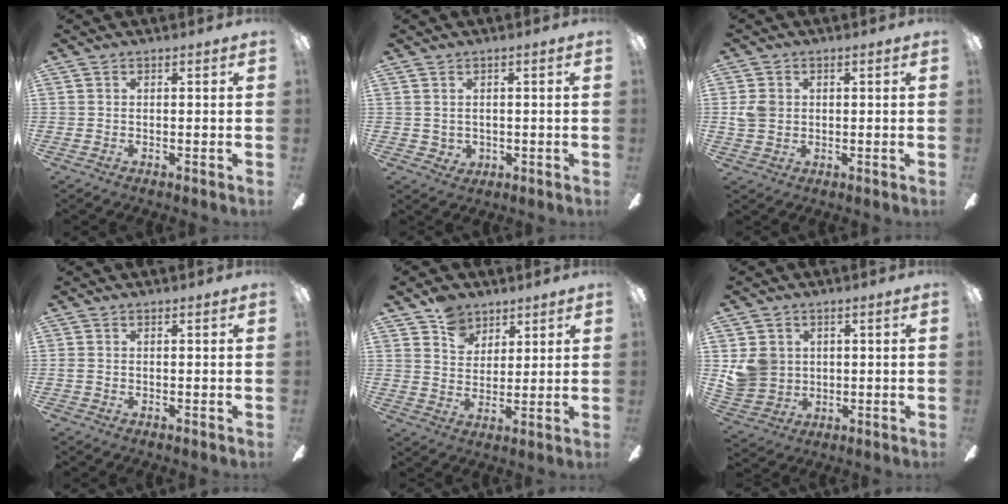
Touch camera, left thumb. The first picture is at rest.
{"total": 2.1, "force": [0.8, 1.9, 0.5], "torque": [-0.012, -0.001, 0.014]}
{"total": 3.7, "force": [0.2, 3.1, 2.0], "torque": [-0.033, 0.004, 0.004]}
{"total": 0.7, "force": [-0.4, 0.3, 0.6], "torque": [-0.011, 0.000, -0.007]}
{"total": 7.7, "force": [5.5, 5.1, 1.6], "torque": [-0.024, -0.023, 0.102]}
{"total": 7.3, "force": [1.6, 6.8, 2.0], "torque": [-0.039, 0.002, 0.037]}